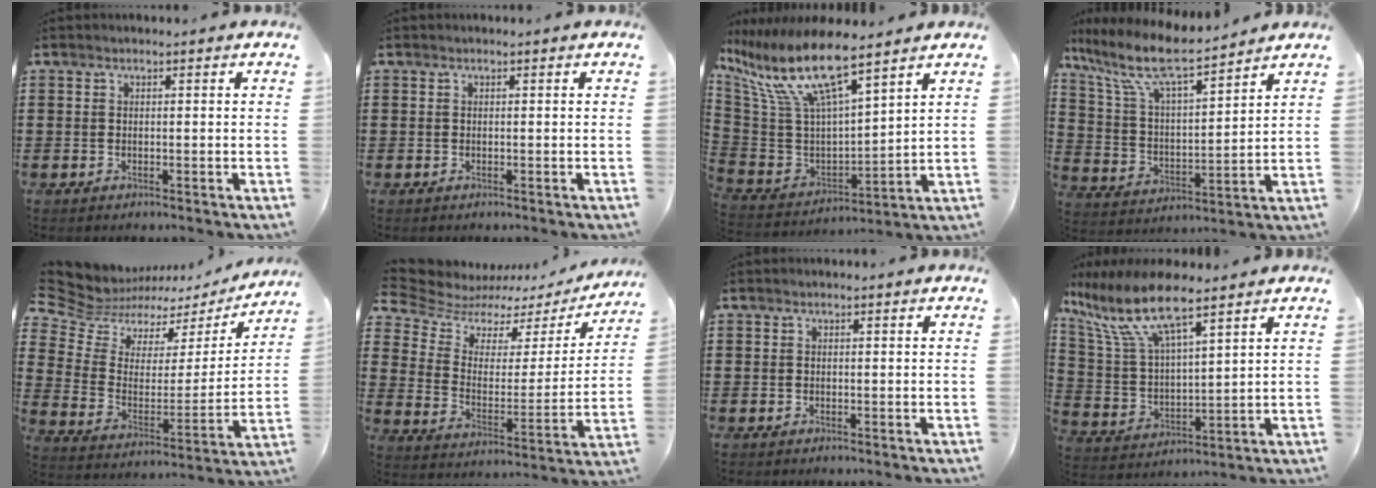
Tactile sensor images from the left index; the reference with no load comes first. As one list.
[{"total": 0.0}, {"total": 13.3, "force": [8.4, 3.1, 9.8], "torque": [-0.232, -0.052, 0.140]}, {"total": 9.9, "force": [7.8, 1.5, 5.8], "torque": [-0.146, -0.041, 0.132]}, {"total": 6.0, "force": [5.0, 3.2, 0.5], "torque": [-0.051, -0.036, 0.089]}, {"total": 5.9, "force": [4.8, 3.0, 1.6], "torque": [-0.065, -0.028, 0.082]}, {"total": 0.0}, {"total": 11.3, "force": [8.2, 2.7, 7.3], "torque": [-0.175, -0.029, 0.141]}]